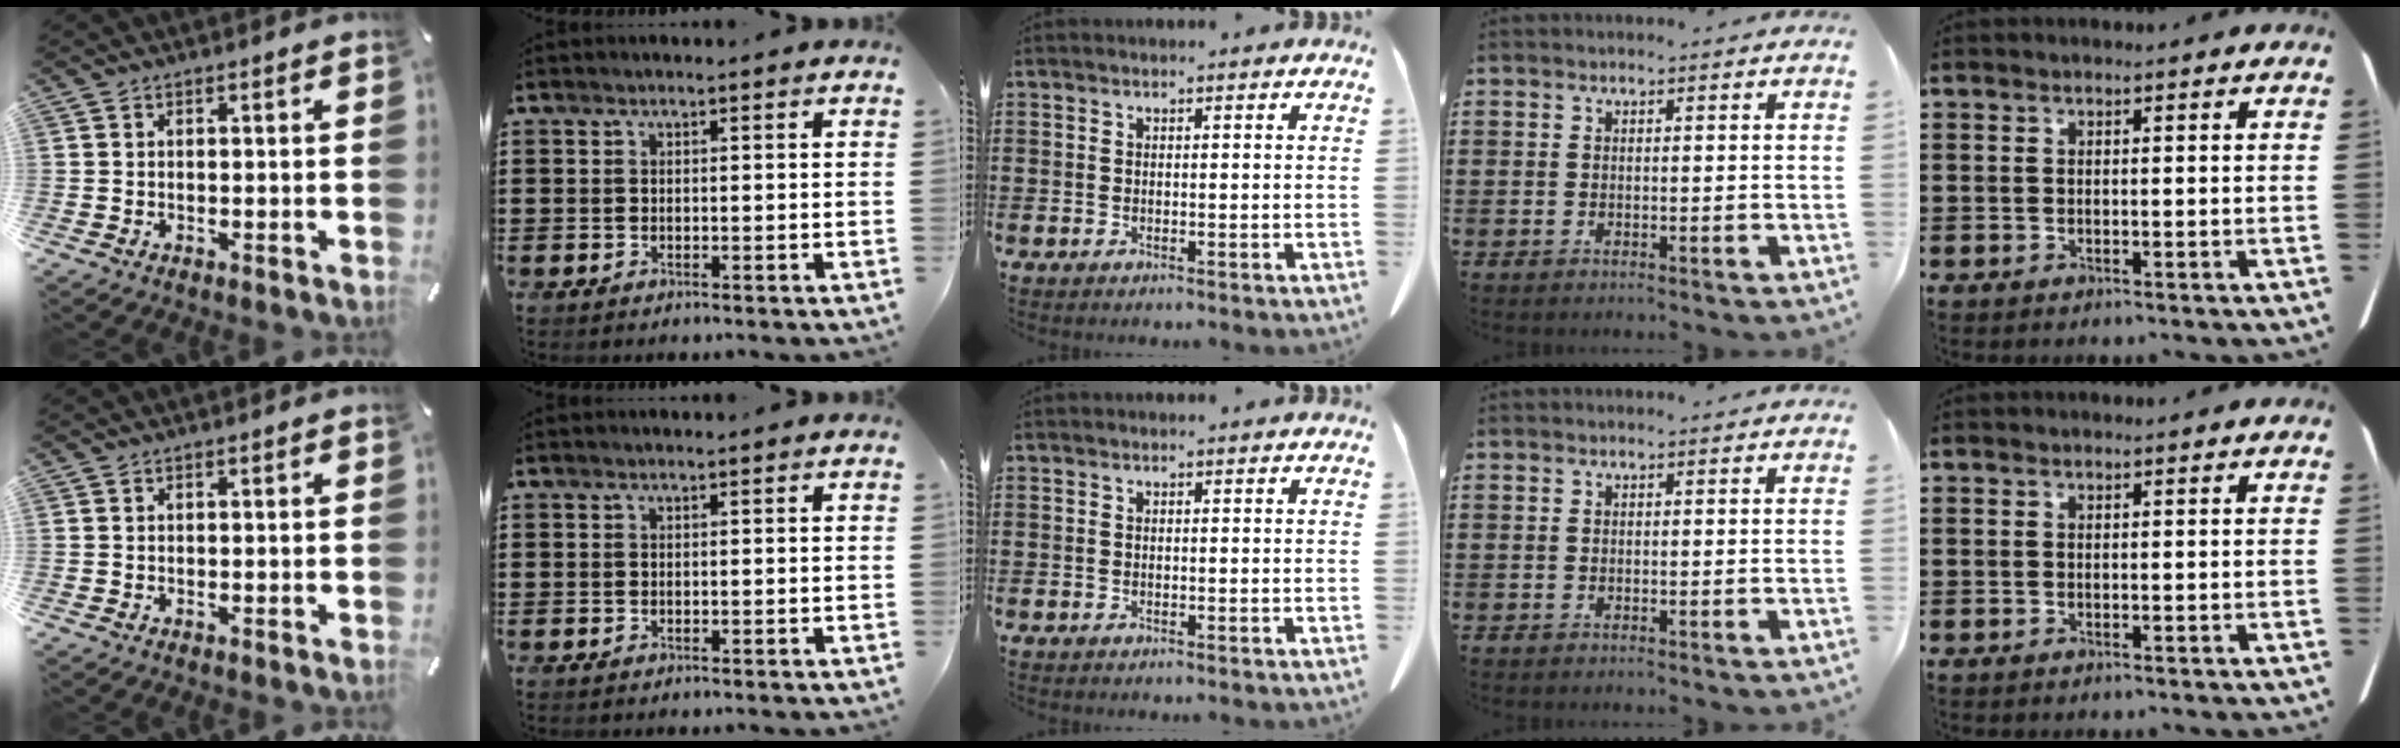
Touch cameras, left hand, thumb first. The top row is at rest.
{}